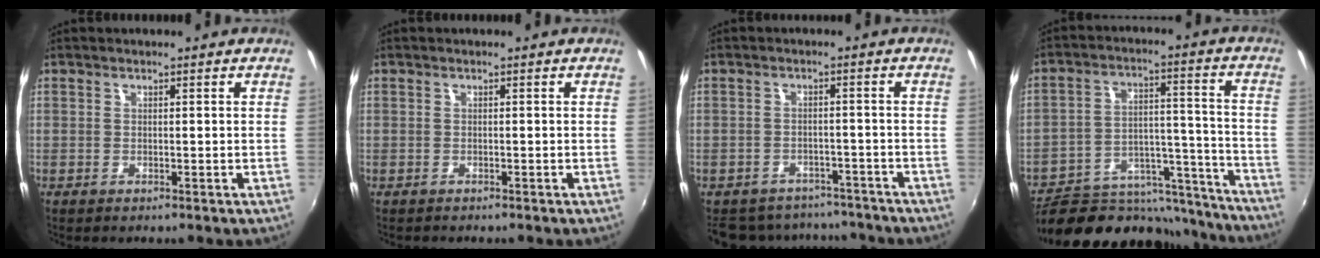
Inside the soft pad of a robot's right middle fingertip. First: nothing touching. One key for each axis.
{"total": 0.8, "fx": -0.7, "fy": 0.3, "fz": 0.1, "tx": -0.006, "ty": -0.002, "tz": -0.012}
{"total": 14.9, "fx": -12.7, "fy": 6.5, "fz": 4.3, "tx": -0.105, "ty": 0.015, "tz": -0.166}
{"total": 23.4, "fx": -20.1, "fy": 9.1, "fz": 7.7, "tx": -0.134, "ty": 0.040, "tz": -0.263}